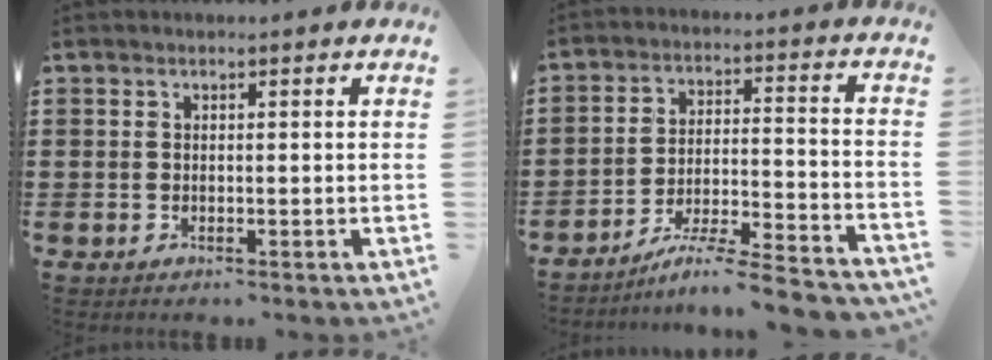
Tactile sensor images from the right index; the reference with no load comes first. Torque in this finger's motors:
{"motor_torque": [1.09, 1.05, 0.35, 0.06]}